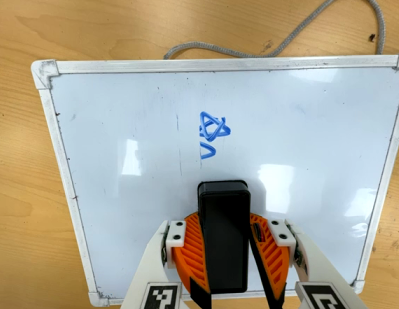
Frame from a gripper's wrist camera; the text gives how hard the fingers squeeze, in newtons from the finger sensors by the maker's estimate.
{"total": 9.8, "left": 10.1, "right": 9.6}